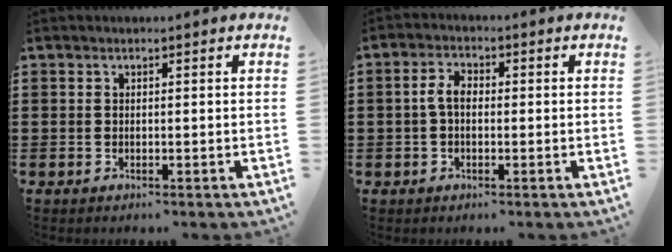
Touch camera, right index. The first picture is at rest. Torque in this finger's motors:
{"motor_torque": [0.48, -0.39, 0.25, 0.09]}